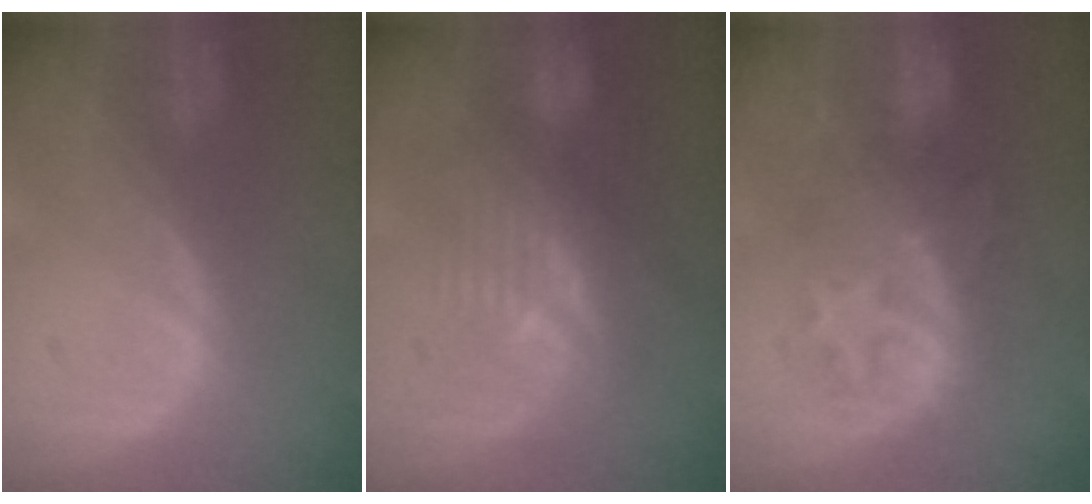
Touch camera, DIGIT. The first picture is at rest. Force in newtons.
{"total": 7.9, "press": 7.4, "slide": 2.9}
{"total": 8.4, "press": 8.3, "slide": 1.2}